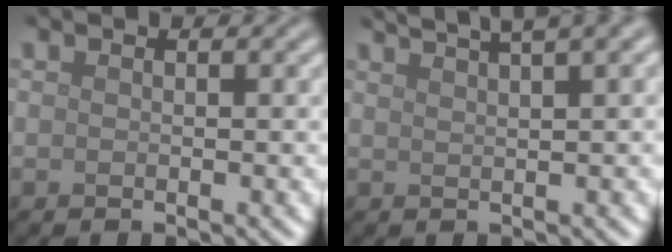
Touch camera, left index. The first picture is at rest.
{"total": 6.0, "force": [4.3, 1.3, 3.8], "torque": [-0.034, 0.030, 0.041]}